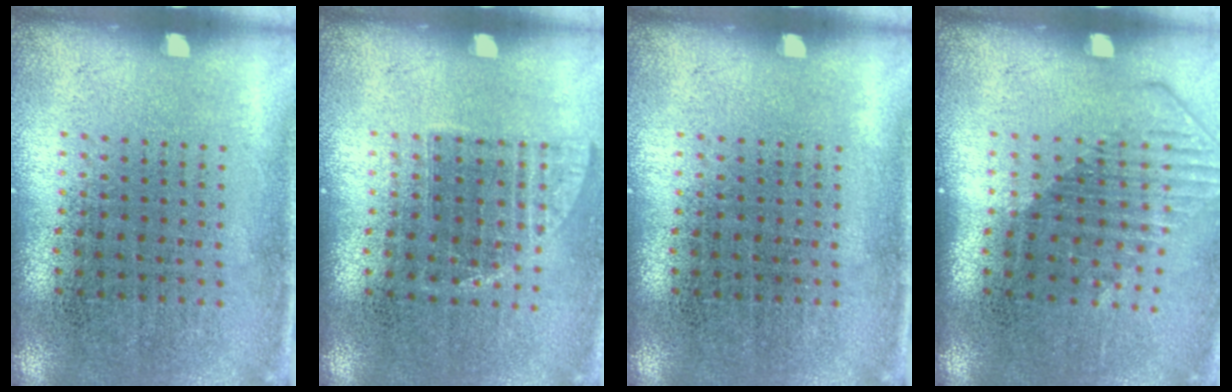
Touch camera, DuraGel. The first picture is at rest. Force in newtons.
{"total": 0.8, "press": 0.8, "slide": 0.3}
{"total": 0.0}
{"total": 1.5, "press": 1.2, "slide": 1.0}